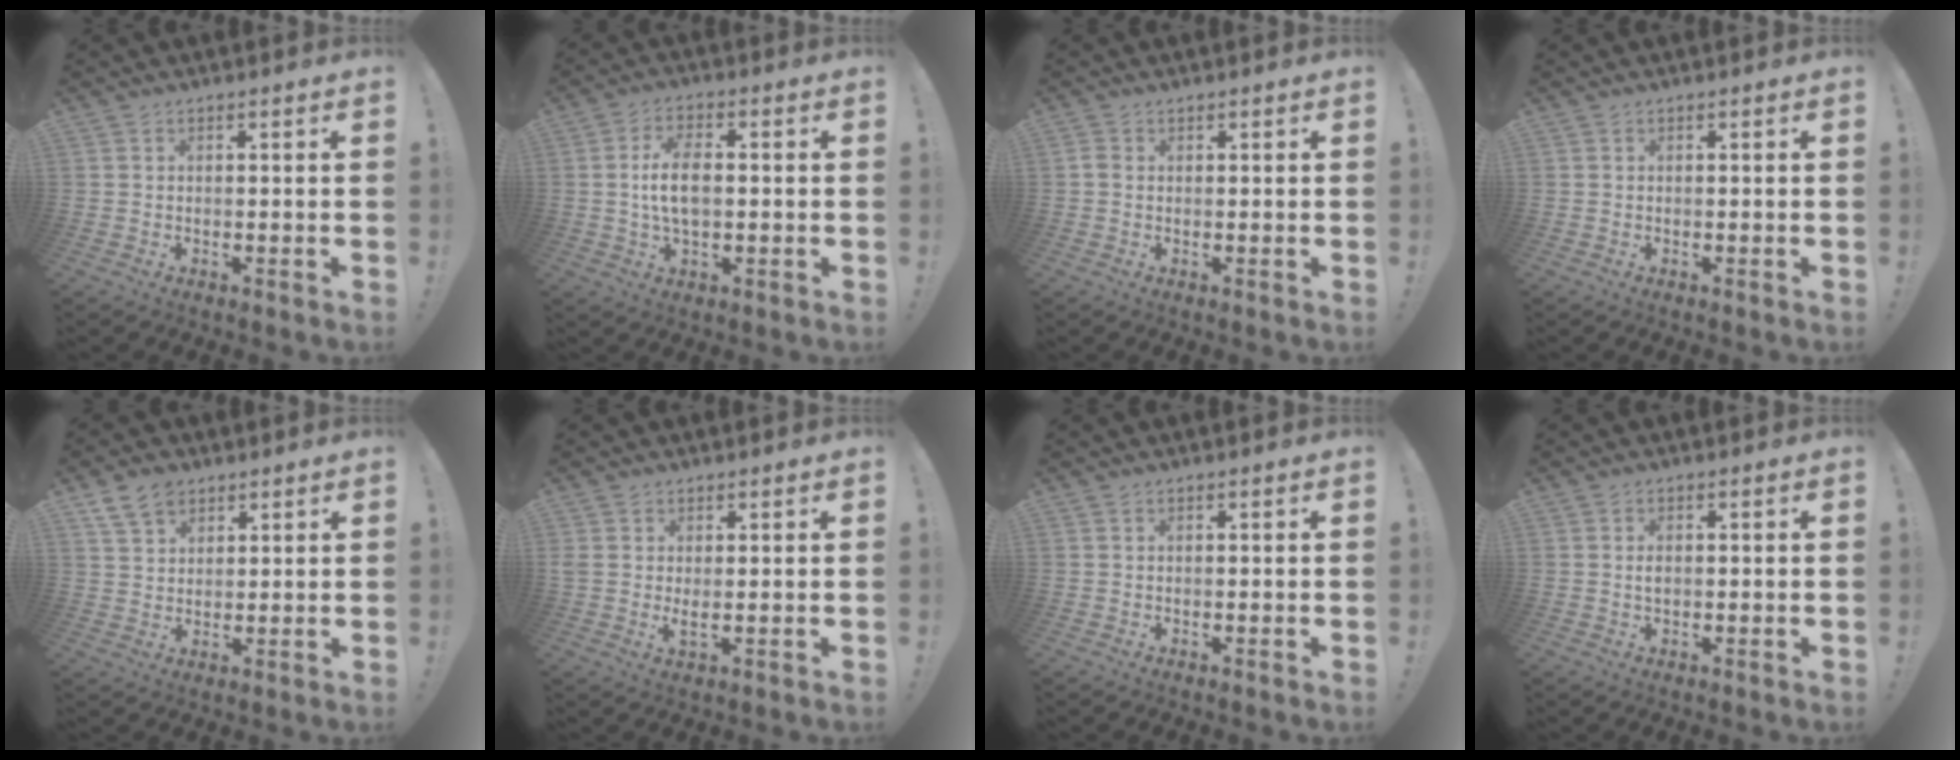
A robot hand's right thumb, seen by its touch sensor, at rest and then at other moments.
{"total": 9.1, "force": [0.0, 4.7, 7.8], "torque": [-0.139, -0.001, -0.001]}
{"total": 1.1, "force": [0.4, 0.8, 0.7], "torque": [-0.010, 0.003, 0.006]}
{"total": 0.0}
{"total": 7.7, "force": [5.0, 5.1, 2.8], "torque": [-0.052, -0.017, 0.098]}
{"total": 3.0, "force": [1.2, 0.8, 2.7], "torque": [-0.030, -0.017, 0.020]}
{"total": 0.0}
{"total": 1.5, "force": [0.1, 0.9, 1.2], "torque": [-0.018, 0.002, -0.001]}